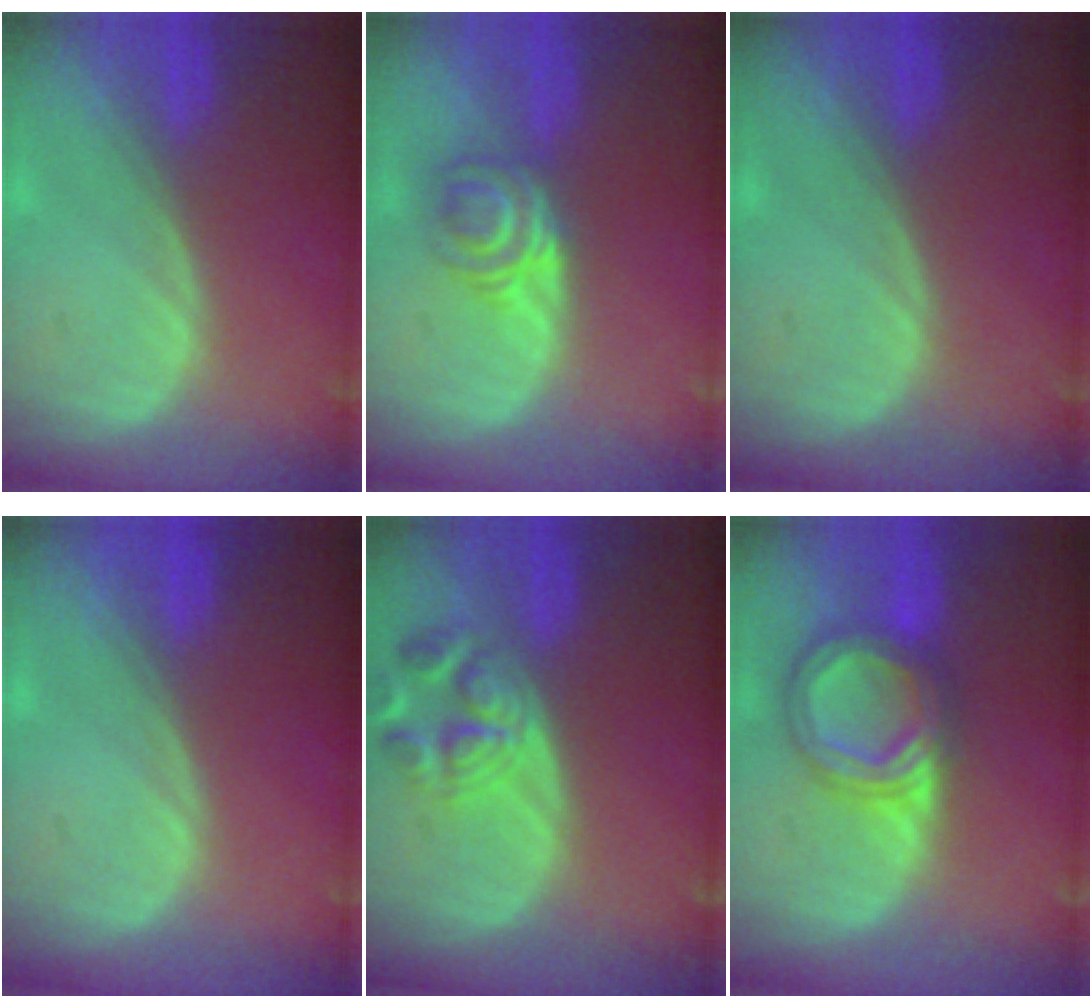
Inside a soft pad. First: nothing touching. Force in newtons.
{"total": 5.9, "press": 4.8, "slide": 3.4}
{"total": 0.0}
{"total": 0.0}
{"total": 6.9, "press": 6.3, "slide": 2.7}
{"total": 7.6, "press": 7.5, "slide": 0.6}